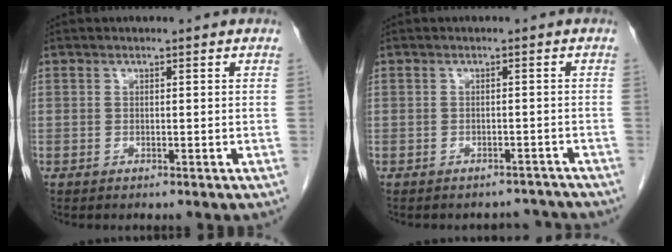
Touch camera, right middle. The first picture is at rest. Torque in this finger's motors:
{"motor_torque": [-0.25, -0.25, -0.15, -0.02]}